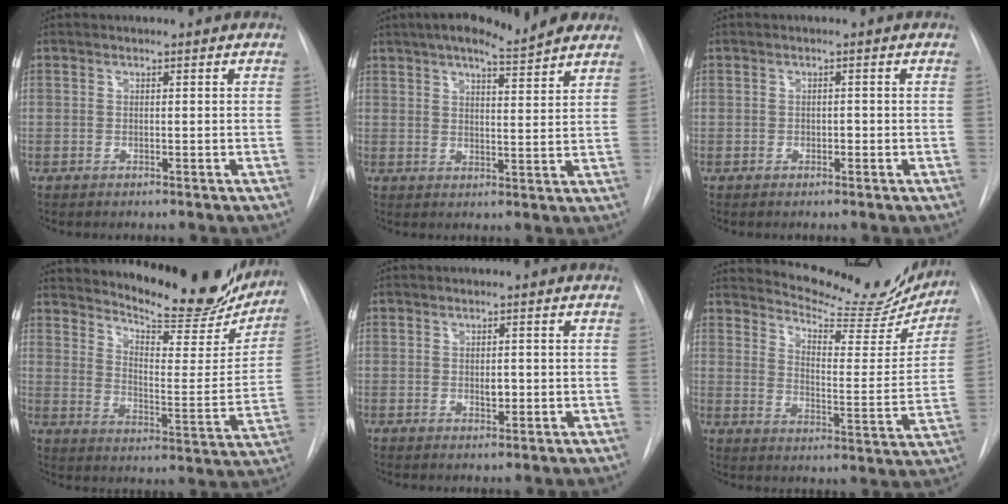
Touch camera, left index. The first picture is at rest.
{"total": 13.6, "force": [11.3, 2.2, 7.2], "torque": [-0.113, 0.018, 0.152]}
{"total": 0.7, "force": [-0.2, 0.4, 0.4], "torque": [-0.005, 0.001, -0.005]}
{"total": 23.1, "force": [20.8, 4.7, 8.9], "torque": [-0.135, -0.059, 0.272]}
{"total": 1.5, "force": [-0.1, 0.8, 1.2], "torque": [-0.019, -0.003, 0.001]}
{"total": 19.3, "force": [18.1, 3.7, 5.6], "torque": [-0.077, -0.065, 0.230]}